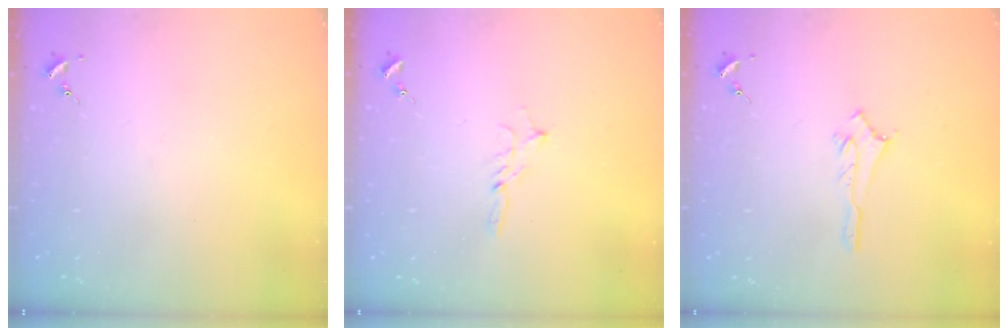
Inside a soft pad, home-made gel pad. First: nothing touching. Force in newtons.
{"total": 2.5, "press": 2.5, "slide": 0.2}
{"total": 2.9, "press": 2.9, "slide": 0.2}